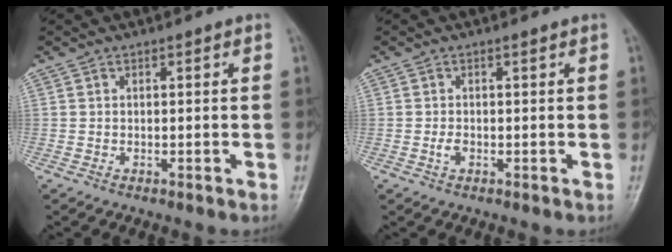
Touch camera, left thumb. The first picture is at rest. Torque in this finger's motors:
{"motor_torque": [0.01, 0.08, 0.30, -0.18, 0.00]}